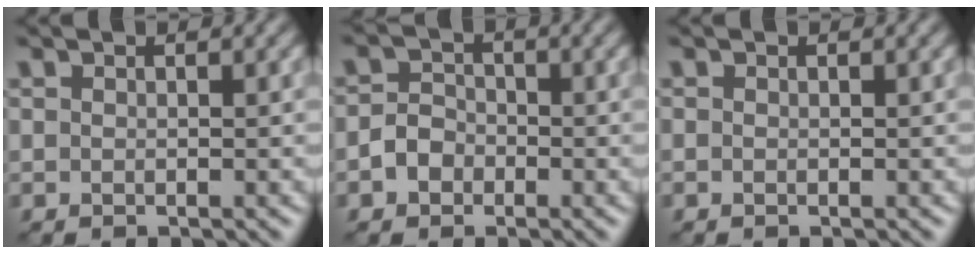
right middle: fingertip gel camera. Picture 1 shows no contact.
{"total": 2.4, "force": [-1.2, 1.8, 0.9], "torque": [-0.011, 0.002, -0.033]}
{"total": 0.0}